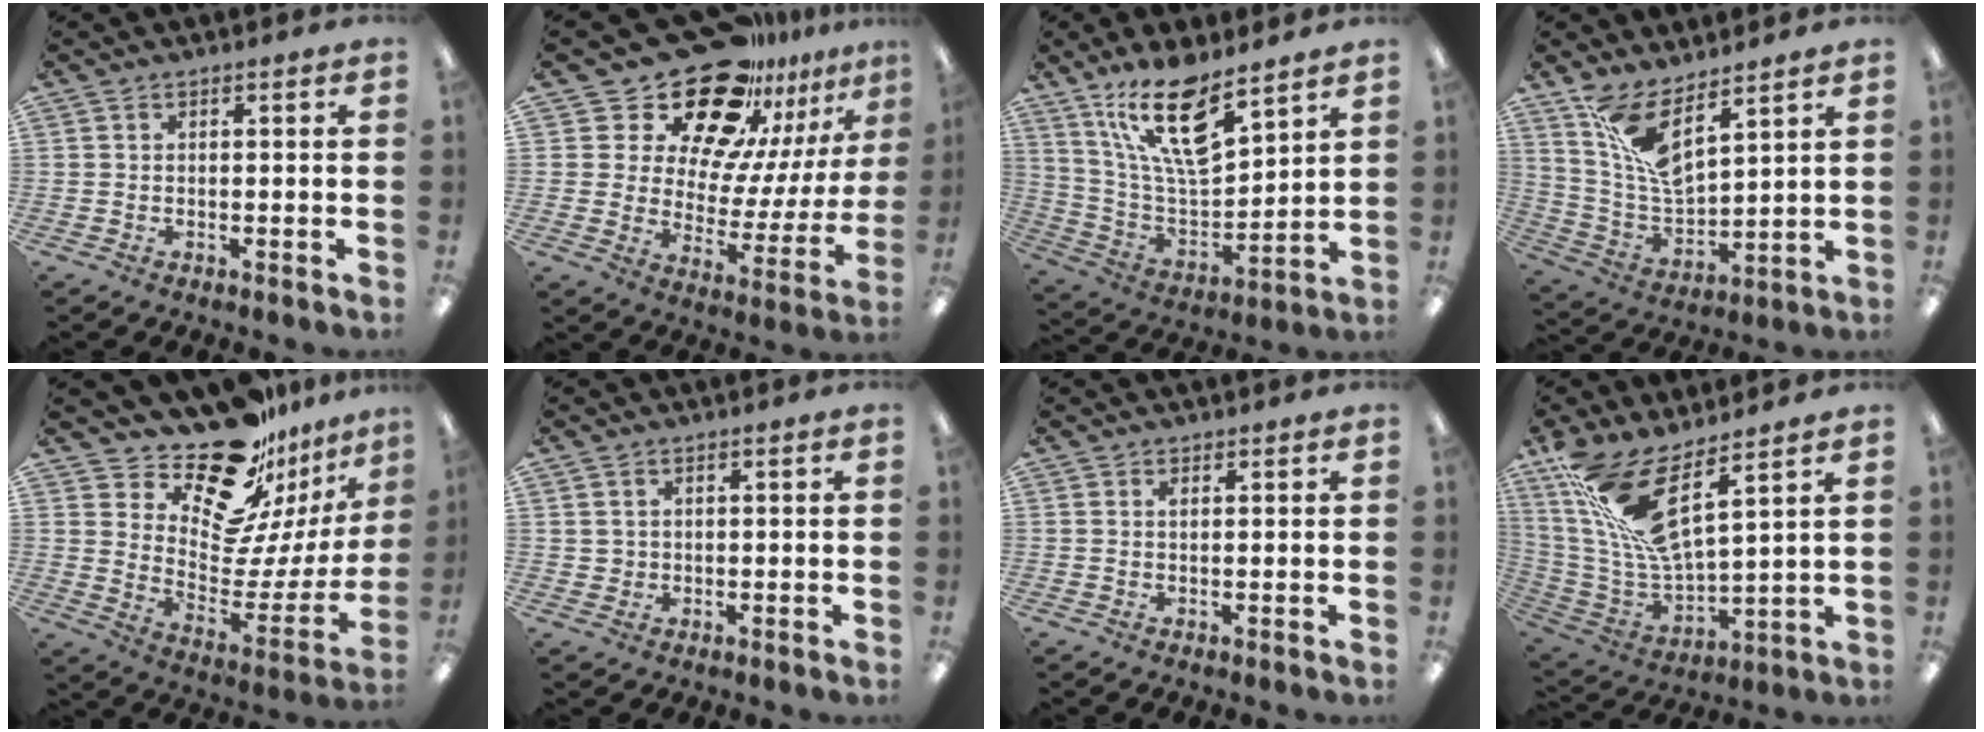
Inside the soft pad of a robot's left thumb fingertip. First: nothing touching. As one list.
[{"total": 23.9, "force": [18.9, 10.8, 9.9], "torque": [-0.171, -0.128, 0.337]}, {"total": 18.3, "force": [12.6, 6.2, 11.8], "torque": [-0.239, -0.073, 0.215]}, {"total": 11.2, "force": [7.7, 3.6, 7.3], "torque": [-0.149, -0.043, 0.145]}, {"total": 20.0, "force": [17.1, 7.4, 7.3], "torque": [-0.108, -0.154, 0.291]}, {"total": 2.1, "force": [0.8, 1.8, 0.5], "torque": [-0.003, -0.001, 0.014]}, {"total": 0.9, "force": [0.6, 0.4, 0.5], "torque": [-0.011, 0.000, 0.011]}, {"total": 15.3, "force": [9.5, 4.2, 11.2], "torque": [-0.257, -0.054, 0.165]}]